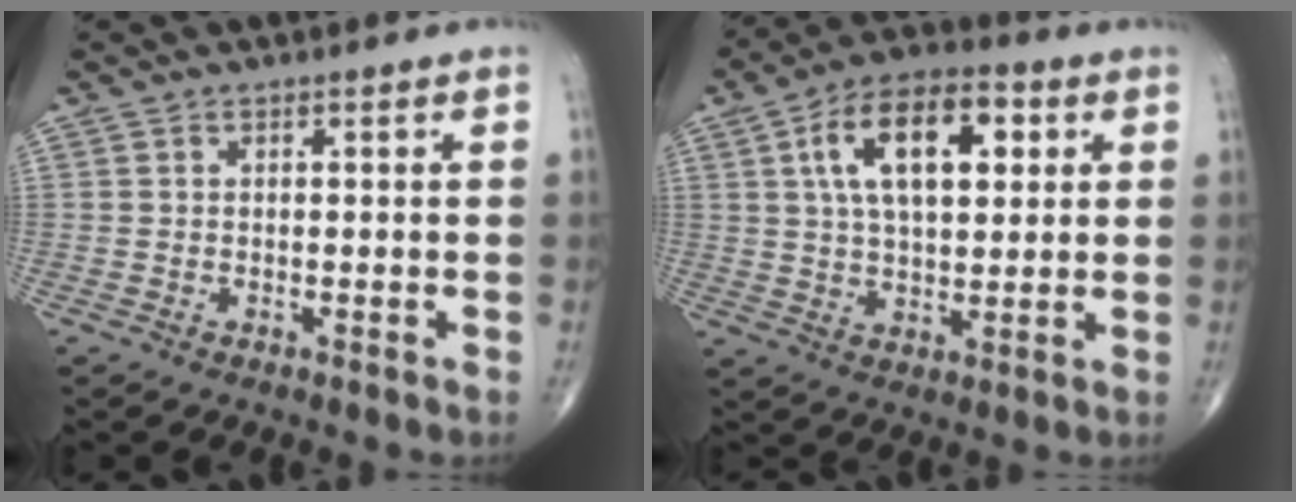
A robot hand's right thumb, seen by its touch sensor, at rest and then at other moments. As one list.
[{"total": 15.8, "force": [4.7, 8.0, 12.7], "torque": [-0.196, 0.006, 0.076]}]